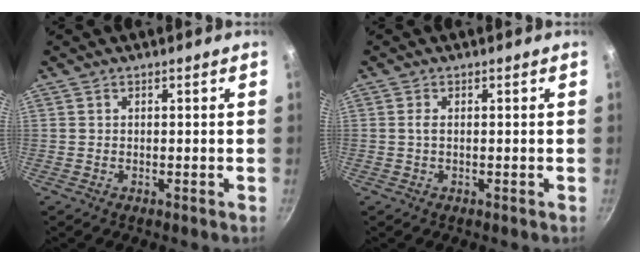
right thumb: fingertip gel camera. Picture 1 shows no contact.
{"total": 0.9, "force": [0.0, 0.3, 0.8], "torque": [-0.019, 0.001, 0.000]}